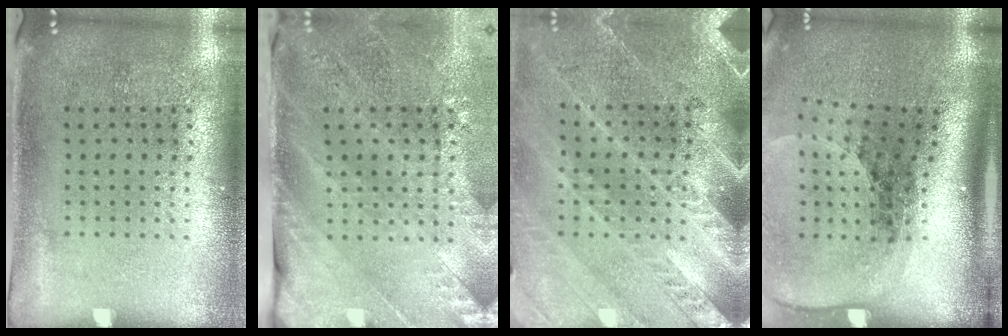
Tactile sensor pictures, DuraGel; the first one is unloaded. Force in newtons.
{"total": 3.4, "press": 2.9, "slide": 1.8}
{"total": 2.9, "press": 2.7, "slide": 1.1}
{"total": 2.6, "press": 1.8, "slide": 1.8}